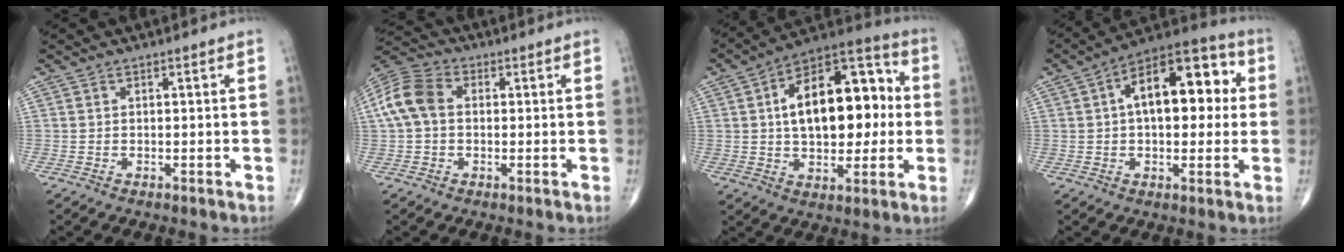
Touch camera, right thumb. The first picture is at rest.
{"total": 9.3, "force": [0.8, 6.6, 6.4], "torque": [-0.135, 0.030, 0.007]}
{"total": 21.4, "force": [2.1, 11.9, 17.7], "torque": [-0.242, 0.030, 0.030]}
{"total": 17.5, "force": [3.2, 9.2, 14.6], "torque": [-0.183, 0.033, 0.038]}